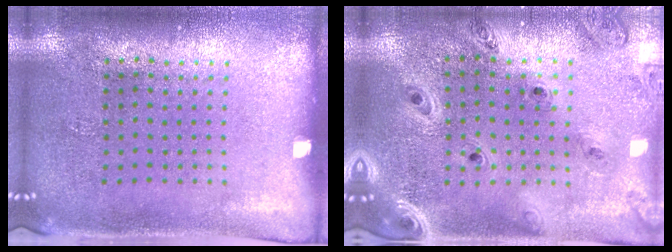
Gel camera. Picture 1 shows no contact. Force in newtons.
{"total": 1.4, "press": 1.3, "slide": 0.2}